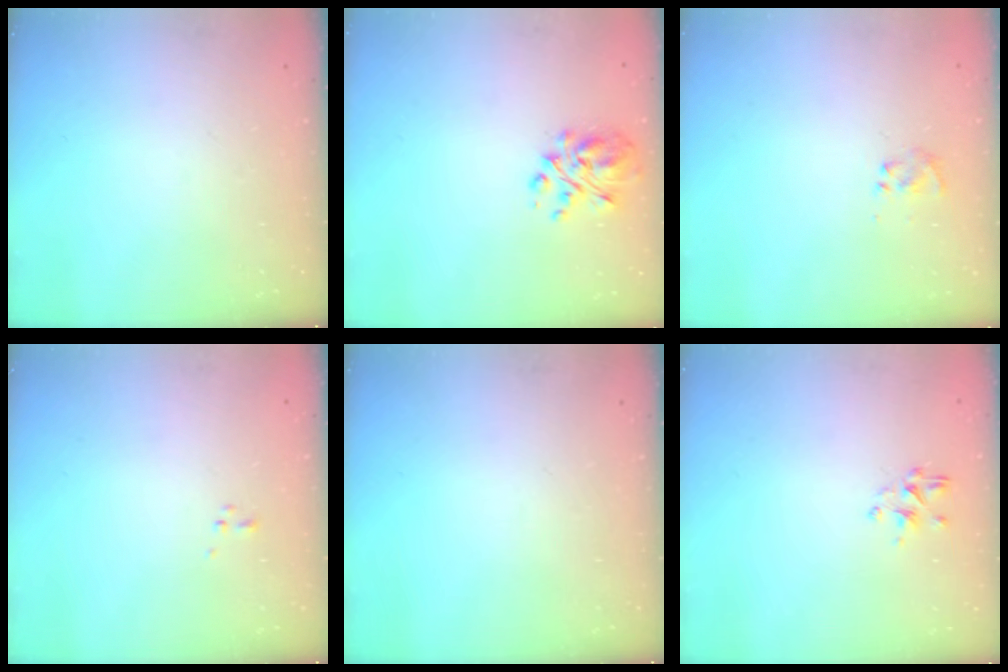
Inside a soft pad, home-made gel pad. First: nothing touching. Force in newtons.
{"total": 6.3, "press": 6.0, "slide": 1.8}
{"total": 2.5, "press": 2.4, "slide": 0.8}
{"total": 0.0}
{"total": 0.0}
{"total": 2.4, "press": 2.2, "slide": 1.0}